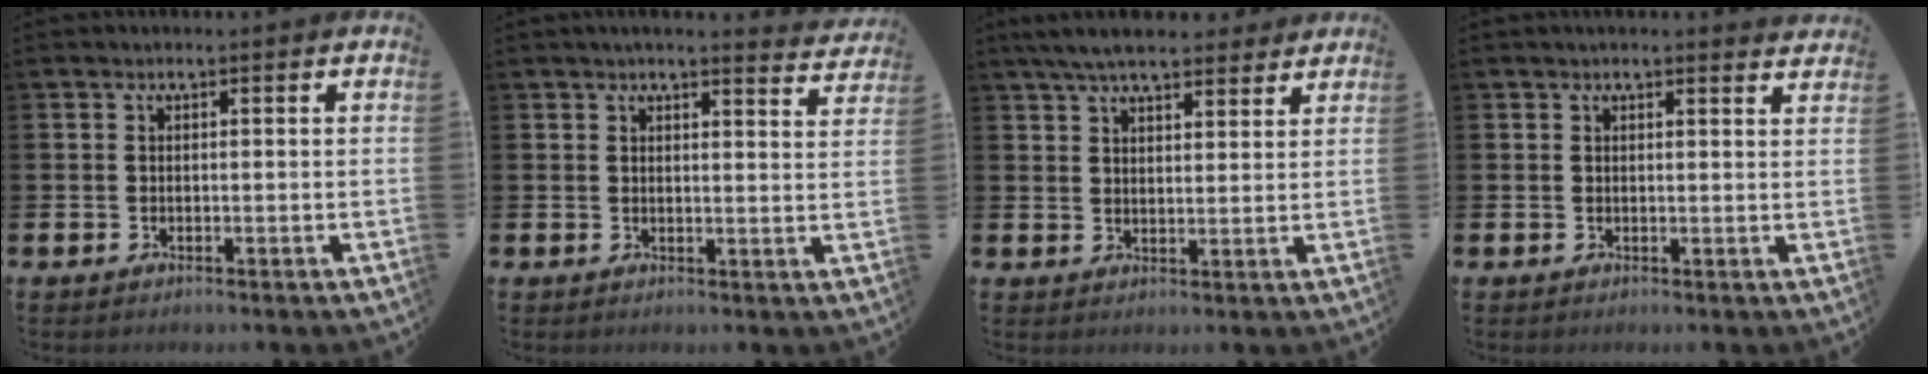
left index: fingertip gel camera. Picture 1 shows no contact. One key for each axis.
{"total": 3.3, "fx": 3.2, "fy": -0.1, "fz": 0.7, "tx": -0.011, "ty": -0.017, "tz": 0.056}
{"total": 6.5, "fx": 6.0, "fy": 1.4, "fz": 2.2, "tx": -0.058, "ty": -0.013, "tz": 0.110}
{"total": 1.5, "fx": 1.5, "fy": -0.1, "fz": 0.1, "tx": -0.004, "ty": -0.006, "tz": 0.028}